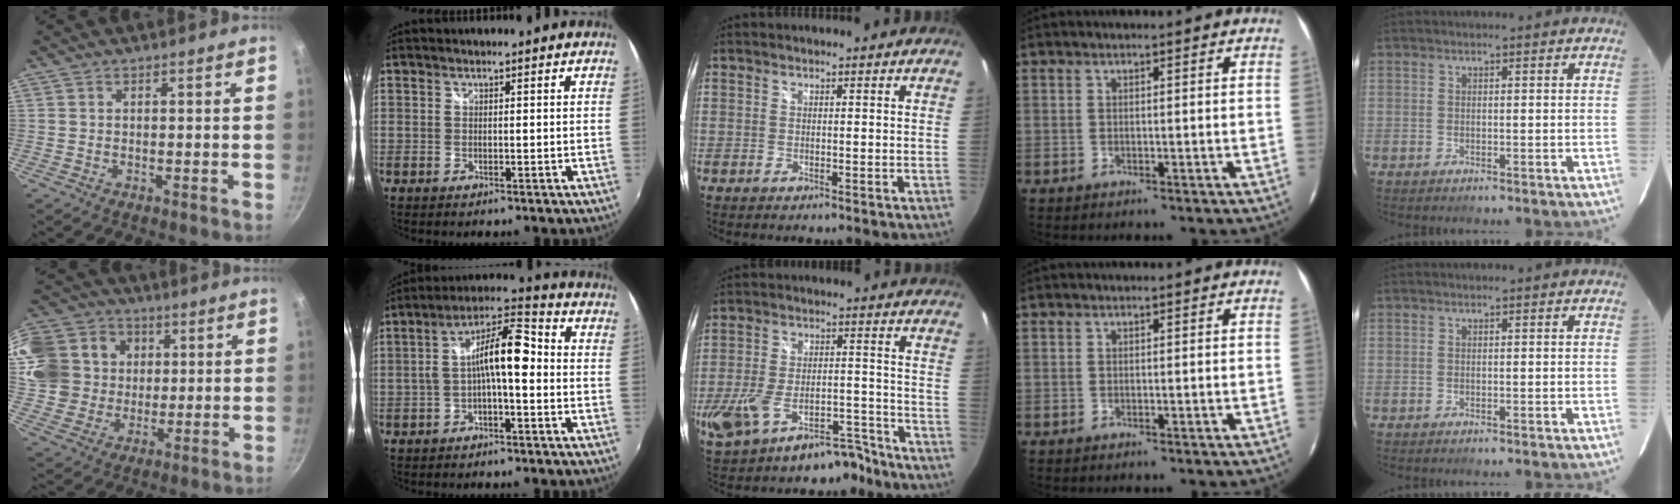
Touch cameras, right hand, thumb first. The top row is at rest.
{"thumb": {"total": 20.8, "force": [4.2, 18.4, 8.9], "torque": [-0.195, 0.031, 0.082]}, "index": {"total": 9.4, "force": [-1.4, 2.6, 9.0], "torque": [-0.168, 0.025, -0.029]}, "middle": {"total": 14.2, "force": [-9.3, 6.7, 8.3], "torque": [-0.173, 0.000, -0.137]}}